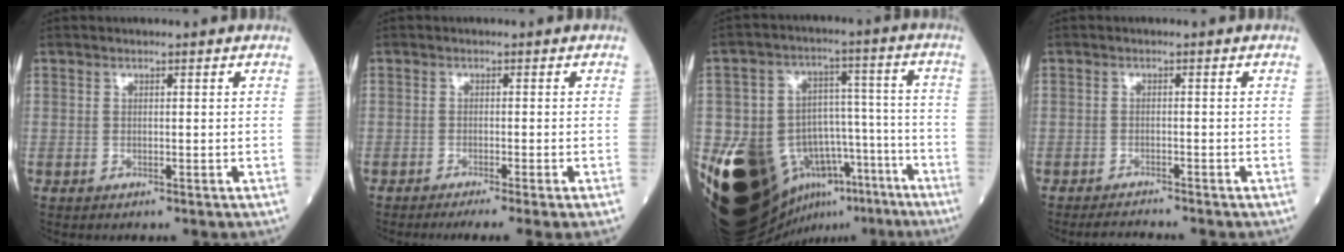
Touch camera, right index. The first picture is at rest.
{"total": 5.8, "force": [-4.4, -0.9, 3.6], "torque": [-0.038, -0.013, -0.066]}
{"total": 25.6, "force": [-14.3, 15.3, 14.8], "torque": [-0.258, 0.048, -0.207]}
{"total": 2.5, "force": [-2.4, -0.6, 0.2], "torque": [-0.010, -0.014, -0.040]}